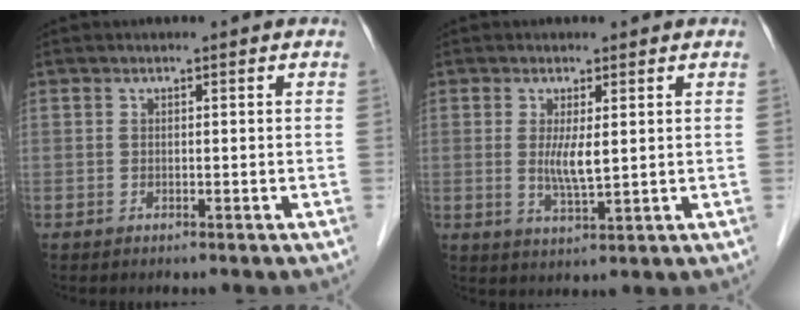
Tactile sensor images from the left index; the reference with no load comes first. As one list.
[{"total": 4.0, "force": [0.6, 0.6, 3.9], "torque": [-0.079, -0.010, 0.015]}]